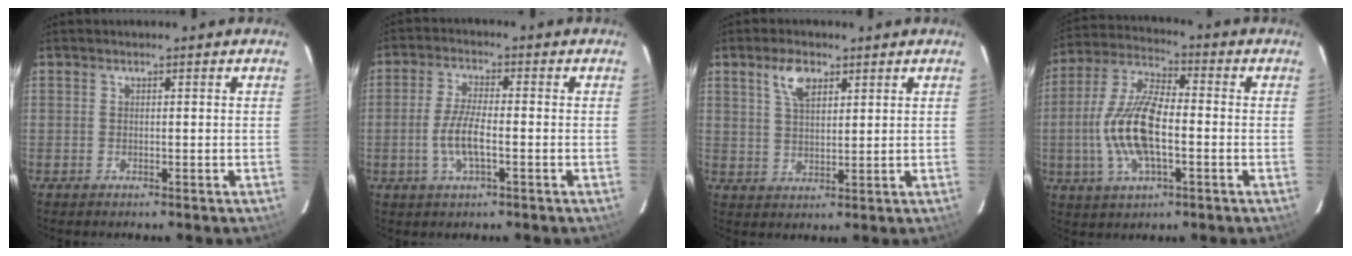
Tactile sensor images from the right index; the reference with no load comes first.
{"total": 6.2, "force": [-1.8, 1.6, 5.7], "torque": [-0.118, -0.002, -0.036]}
{"total": 5.4, "force": [3.1, 2.6, 3.7], "torque": [-0.067, 0.009, 0.060]}
{"total": 14.0, "force": [-2.6, 5.3, 12.7], "torque": [-0.268, 0.002, -0.053]}